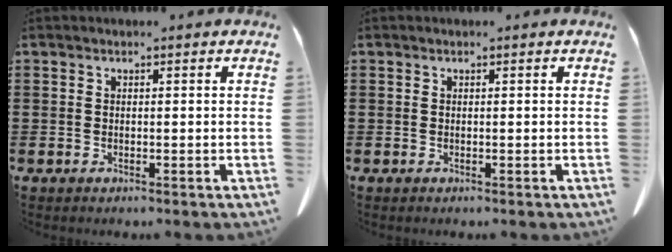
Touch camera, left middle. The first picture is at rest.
{"total": 0.0}